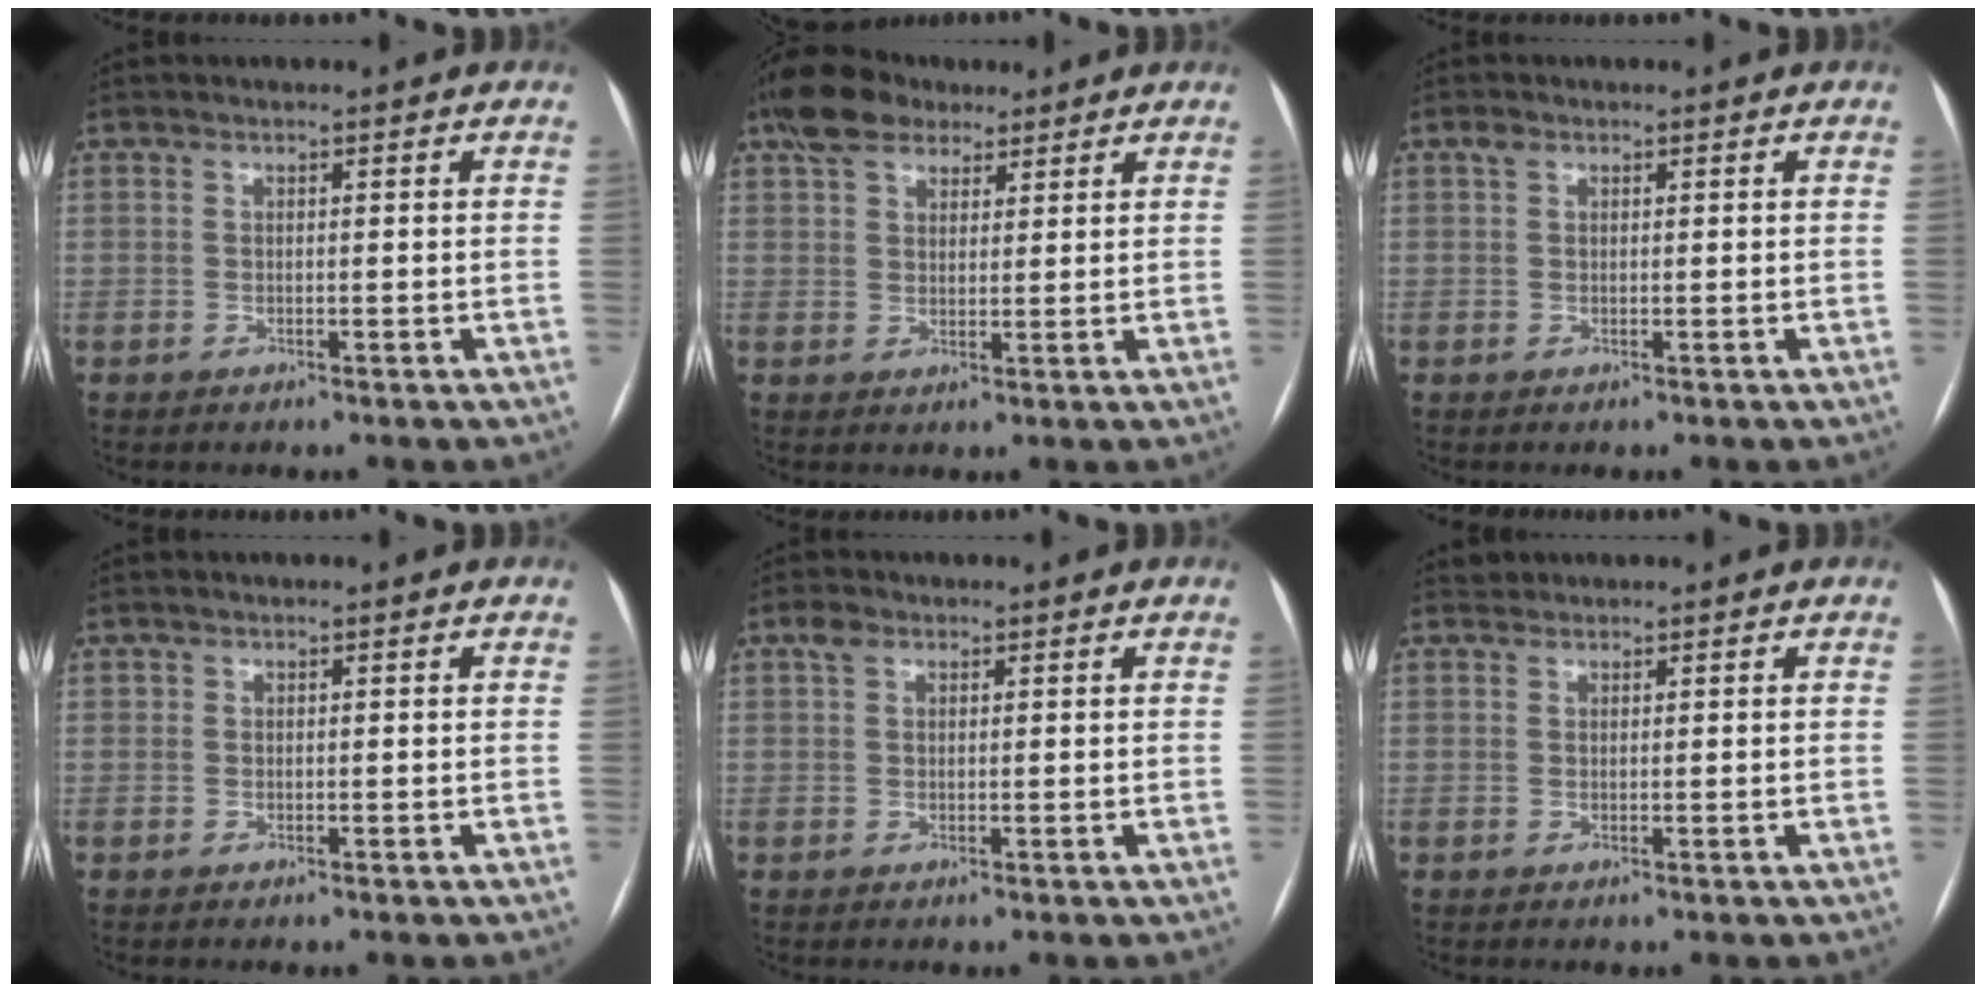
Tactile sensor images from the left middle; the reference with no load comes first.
{"total": 7.8, "force": [5.6, 4.2, 3.5], "torque": [-0.069, 0.032, 0.102]}
{"total": 1.0, "force": [0.6, 0.6, 0.5], "torque": [-0.013, 0.012, 0.011]}
{"total": 0.0}
{"total": 1.7, "force": [1.0, 1.1, 0.9], "torque": [-0.021, 0.016, 0.019]}
{"total": 0.9, "force": [0.7, 0.4, -0.3], "torque": [-0.001, 0.010, 0.012]}